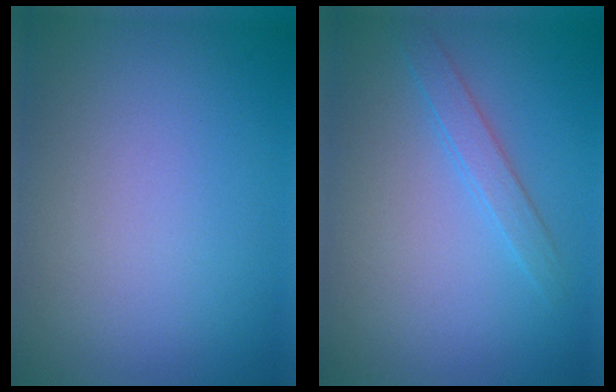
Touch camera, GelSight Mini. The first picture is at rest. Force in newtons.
{"total": 1.8, "press": 1.8, "slide": 0.0}